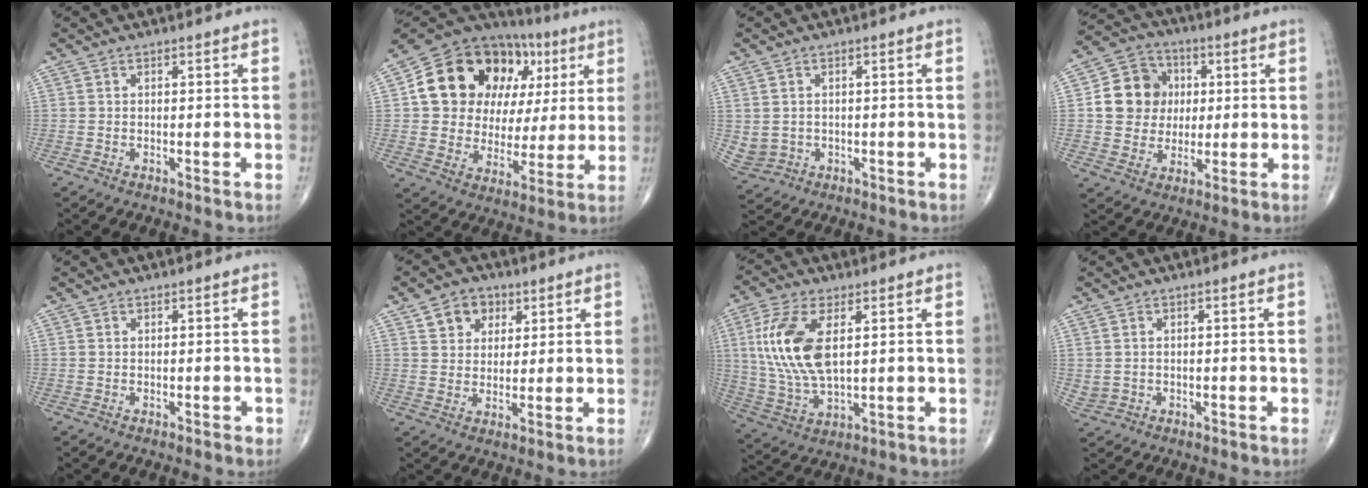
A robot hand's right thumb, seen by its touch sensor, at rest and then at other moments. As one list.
[{"total": 23.9, "force": [7.1, 17.4, 14.8], "torque": [-0.178, 0.031, 0.118]}, {"total": 4.2, "force": [-0.2, 3.9, 1.6], "torque": [-0.038, 0.003, 0.013]}, {"total": 11.8, "force": [1.6, 10.5, 5.1], "torque": [-0.052, 0.010, 0.026]}, {"total": 0.7, "force": [-0.1, 0.5, 0.4], "torque": [-0.003, 0.001, -0.002]}, {"total": 6.9, "force": [3.4, 5.4, 2.7], "torque": [-0.012, -0.012, 0.054]}, {"total": 14.4, "force": [3.2, 6.9, 12.3], "torque": [-0.268, -0.007, 0.069]}, {"total": 2.1, "force": [0.1, 1.8, 0.9], "torque": [-0.022, 0.002, 0.010]}]